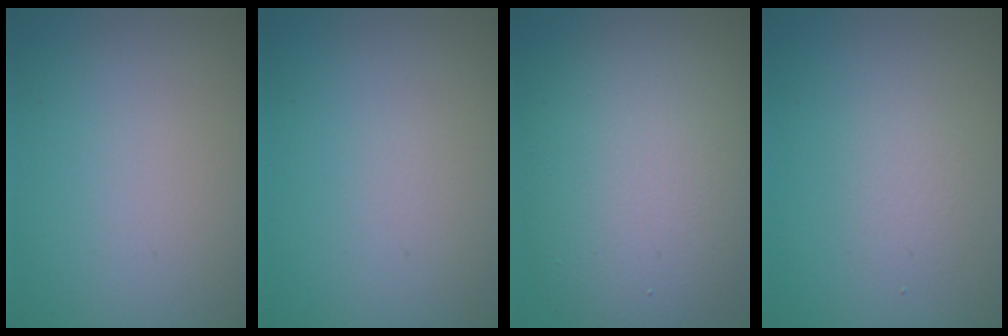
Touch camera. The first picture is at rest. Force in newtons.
{"total": 0.0}
{"total": 10.9, "press": 10.9, "slide": 0.6}
{"total": 1.4, "press": 1.4, "slide": 0.0}